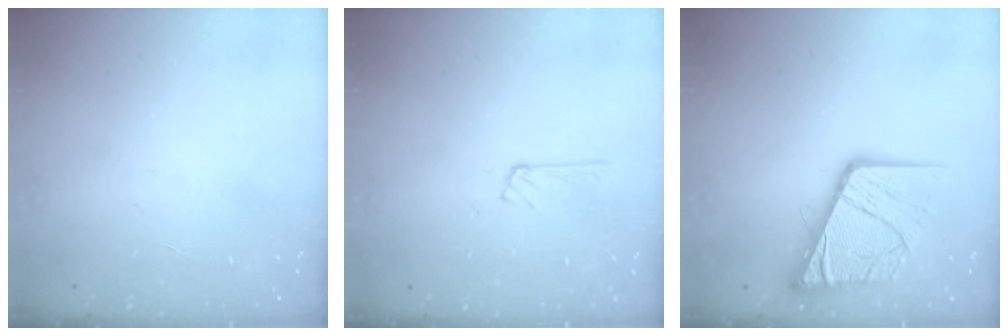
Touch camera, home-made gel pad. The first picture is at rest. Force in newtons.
{"total": 3.7, "press": 3.7, "slide": 0.4}
{"total": 15.7, "press": 15.6, "slide": 1.9}